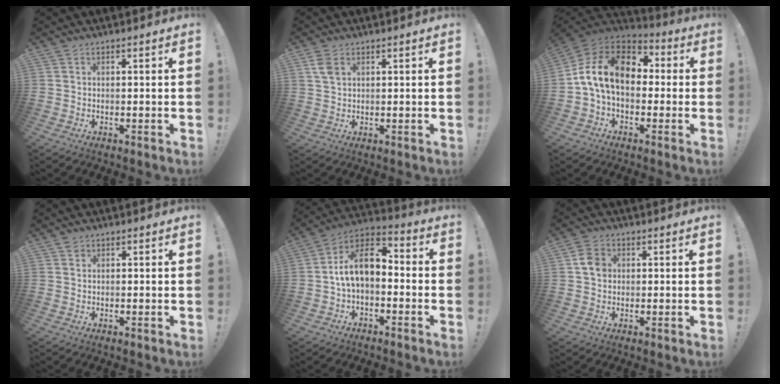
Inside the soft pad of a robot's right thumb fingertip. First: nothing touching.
{"total": 4.4, "force": [2.1, 2.7, 2.9], "torque": [-0.045, -0.004, 0.039]}
{"total": 17.3, "force": [2.4, 11.3, 12.8], "torque": [-0.217, 0.014, 0.045]}
{"total": 1.0, "force": [0.7, 0.7, 0.0], "torque": [0.008, -0.003, 0.012]}
{"total": 11.5, "force": [0.2, 7.0, 9.1], "torque": [-0.162, 0.010, 0.006]}
{"total": 6.1, "force": [0.9, 5.1, 3.1], "torque": [-0.035, 0.006, 0.018]}